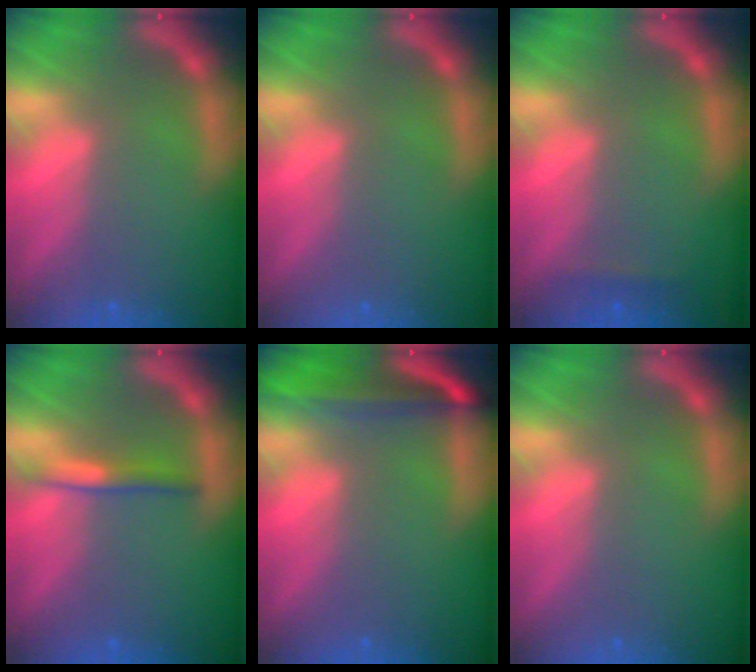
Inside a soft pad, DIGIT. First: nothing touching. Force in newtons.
{"total": 0.0}
{"total": 0.9}
{"total": 2.0}
{"total": 6.0}
{"total": 0.0}